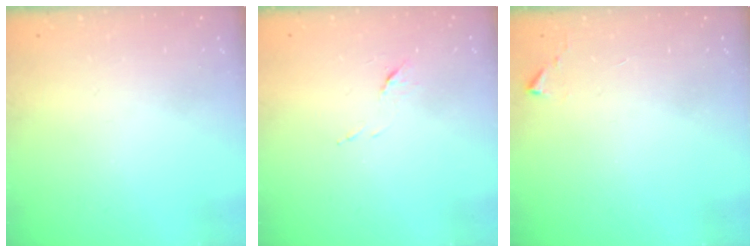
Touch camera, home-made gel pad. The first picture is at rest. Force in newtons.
{"total": 5.5, "press": 5.5, "slide": 0.5}
{"total": 2.7, "press": 2.7, "slide": 0.5}